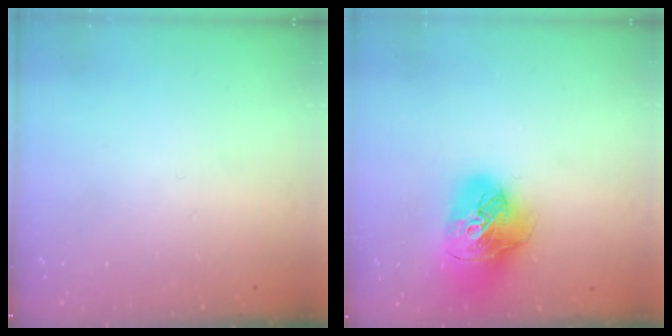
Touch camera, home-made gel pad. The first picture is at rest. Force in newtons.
{"total": 18.2, "press": 18.0, "slide": 2.2}